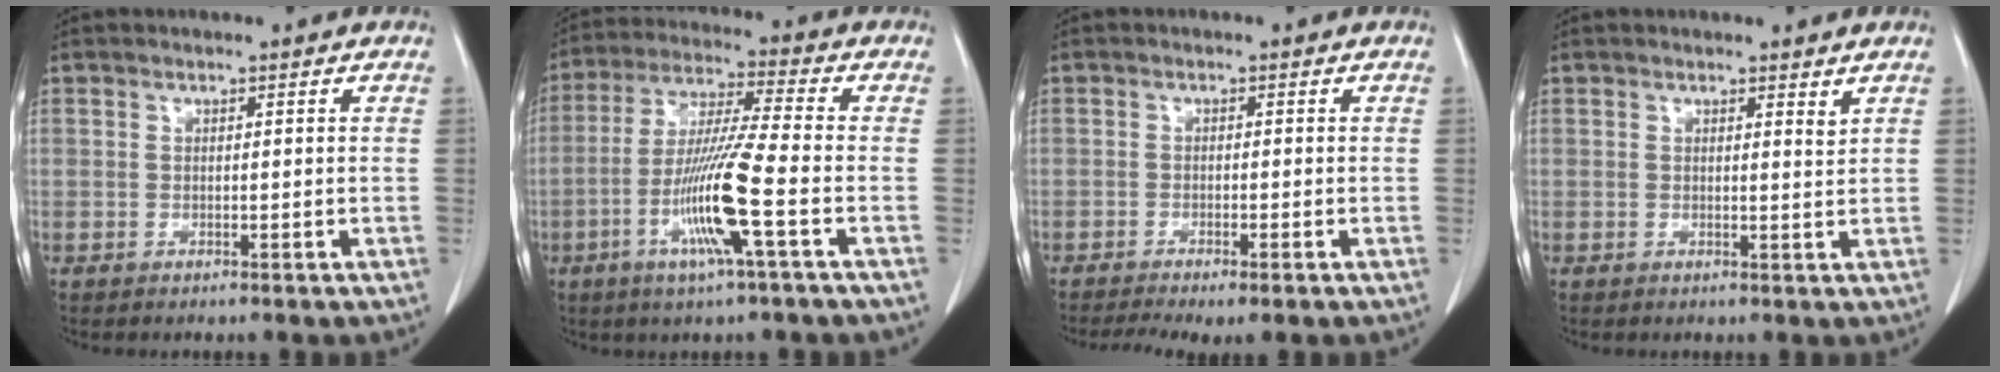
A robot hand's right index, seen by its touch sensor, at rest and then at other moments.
{"total": 12.3, "force": [-4.1, -0.7, 11.6], "torque": [-0.232, -0.013, -0.085]}
{"total": 6.0, "force": [-4.3, 1.0, 4.1], "torque": [-0.062, -0.011, -0.066]}
{"total": 1.3, "force": [1.1, 0.1, 0.7], "torque": [-0.008, -0.009, 0.015]}